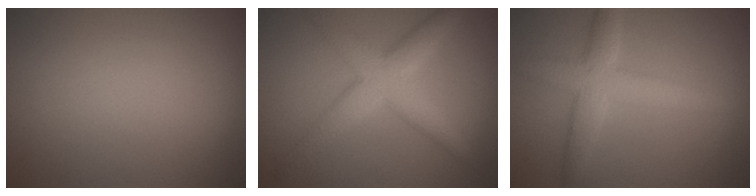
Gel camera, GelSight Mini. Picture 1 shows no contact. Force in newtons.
{"total": 4.7, "press": 4.7, "slide": 0.1}
{"total": 4.5, "press": 4.5, "slide": 0.2}